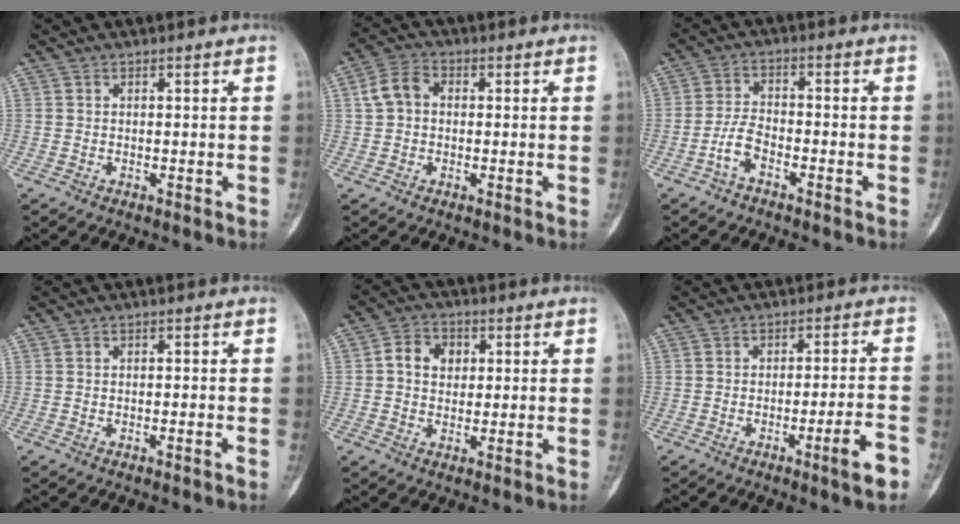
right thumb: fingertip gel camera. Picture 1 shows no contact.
{"total": 5.5, "force": [0.5, 4.2, 3.5], "torque": [-0.067, 0.019, 0.002]}
{"total": 4.7, "force": [-2.8, 2.2, 3.1], "torque": [-0.062, 0.026, -0.057]}
{"total": 0.6, "force": [-0.4, 0.0, 0.5], "torque": [-0.012, 0.007, -0.004]}
{"total": 6.0, "force": [1.0, 4.9, 3.4], "torque": [-0.037, 0.009, 0.011]}
{"total": 6.9, "force": [-3.6, 0.3, 5.8], "torque": [-0.090, 0.018, -0.051]}